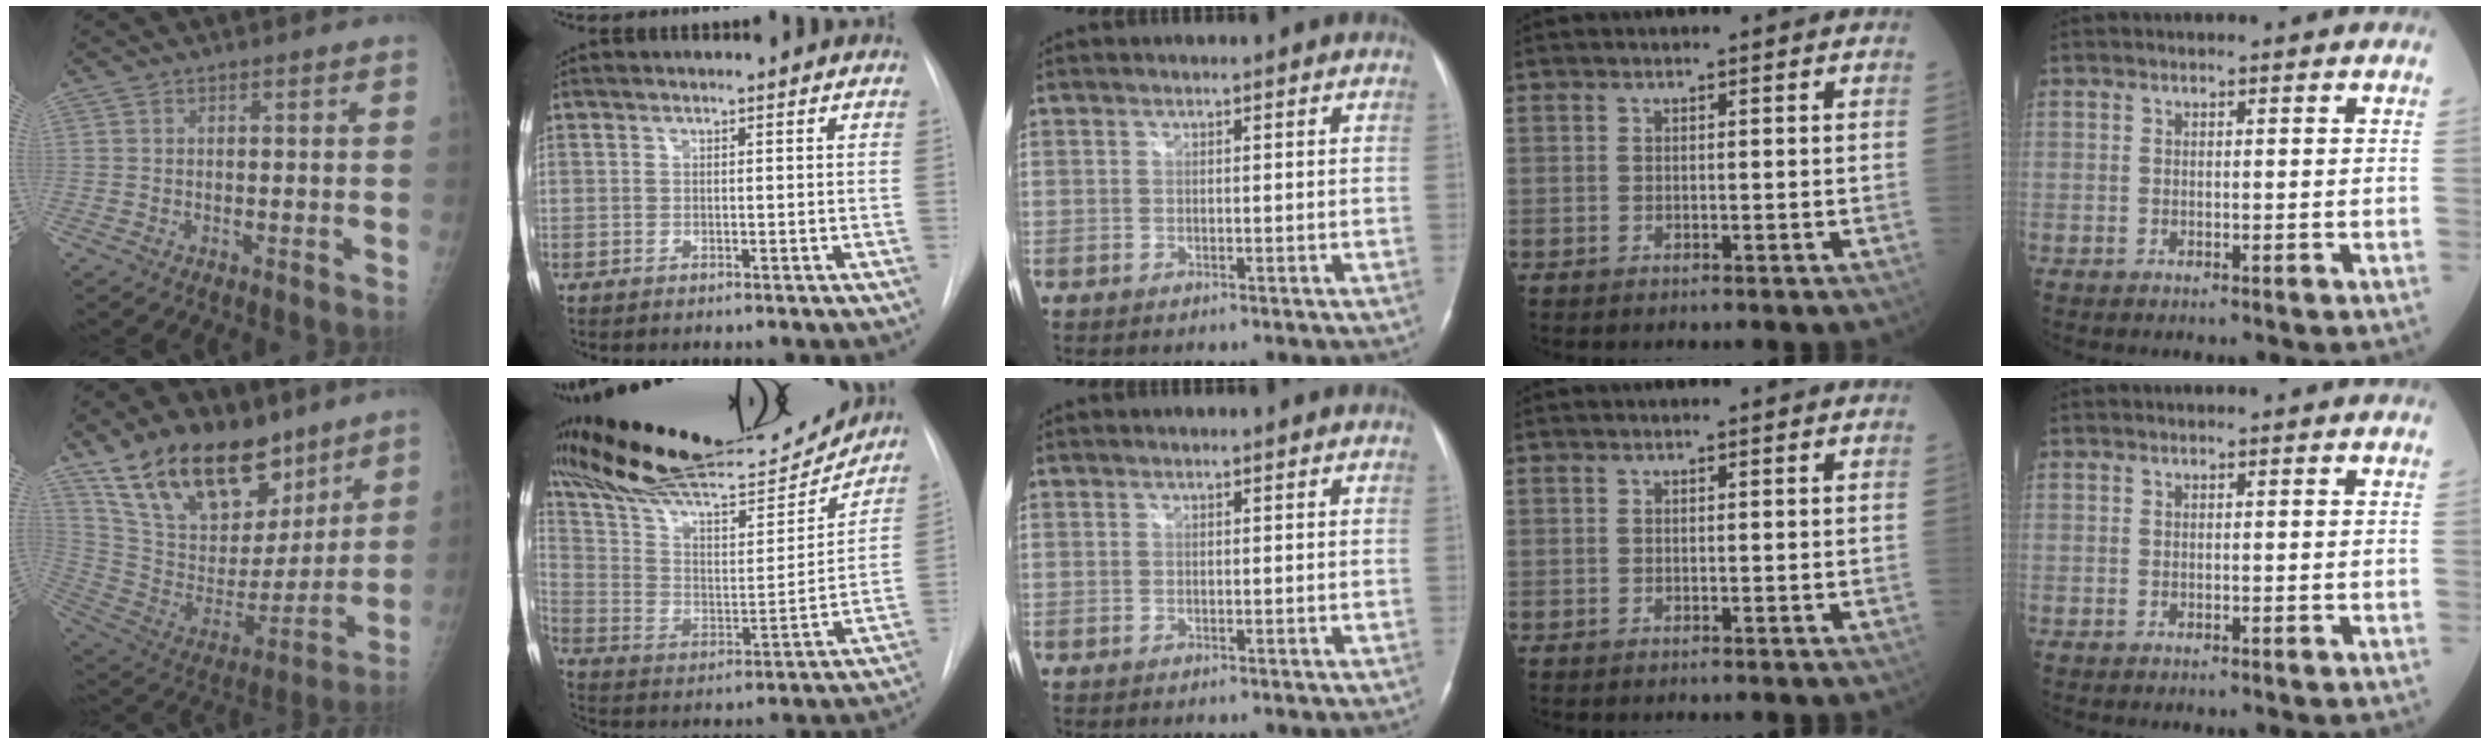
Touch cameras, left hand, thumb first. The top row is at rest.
{"thumb": {"total": 24.9, "force": [16.5, 12.9, 13.5], "torque": [-0.199, -0.058, 0.295]}, "index": {"total": 23.2, "force": [21.5, 3.0, 8.2], "torque": [-0.150, -0.019, 0.337]}}